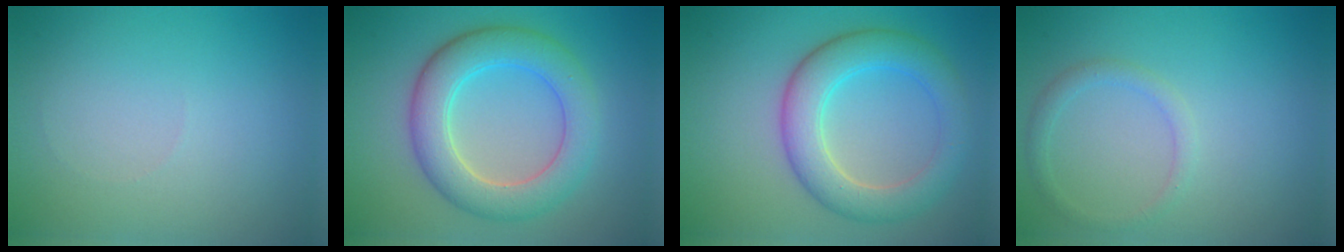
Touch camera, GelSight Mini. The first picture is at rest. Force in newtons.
{"total": 6.5, "press": 6.5, "slide": 0.3}
{"total": 5.9, "press": 5.9, "slide": 0.1}
{"total": 1.5, "press": 1.5, "slide": 0.1}